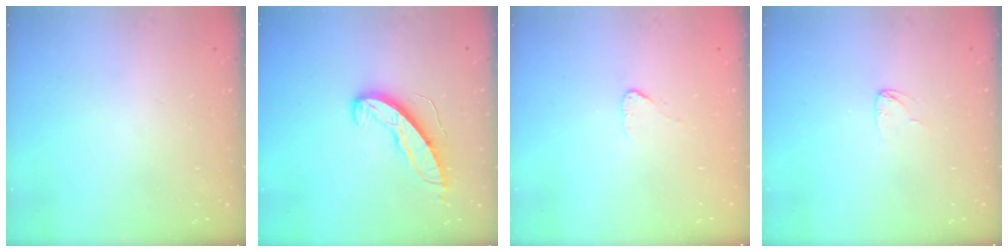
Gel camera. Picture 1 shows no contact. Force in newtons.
{"total": 9.5, "press": 9.5, "slide": 0.3}
{"total": 2.7, "press": 2.7, "slide": 0.3}
{"total": 2.6, "press": 2.6, "slide": 0.1}